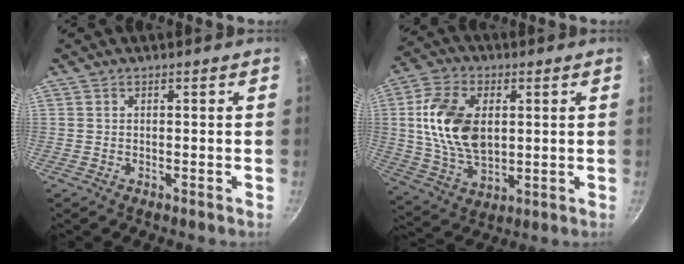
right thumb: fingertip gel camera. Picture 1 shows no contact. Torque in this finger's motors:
{"motor_torque": [0.71, 0.69, 1.63, 0.26, 0.49]}